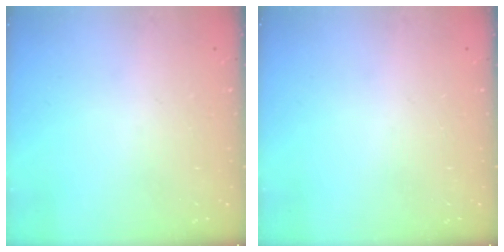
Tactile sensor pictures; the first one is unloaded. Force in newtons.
{"total": 0.0}